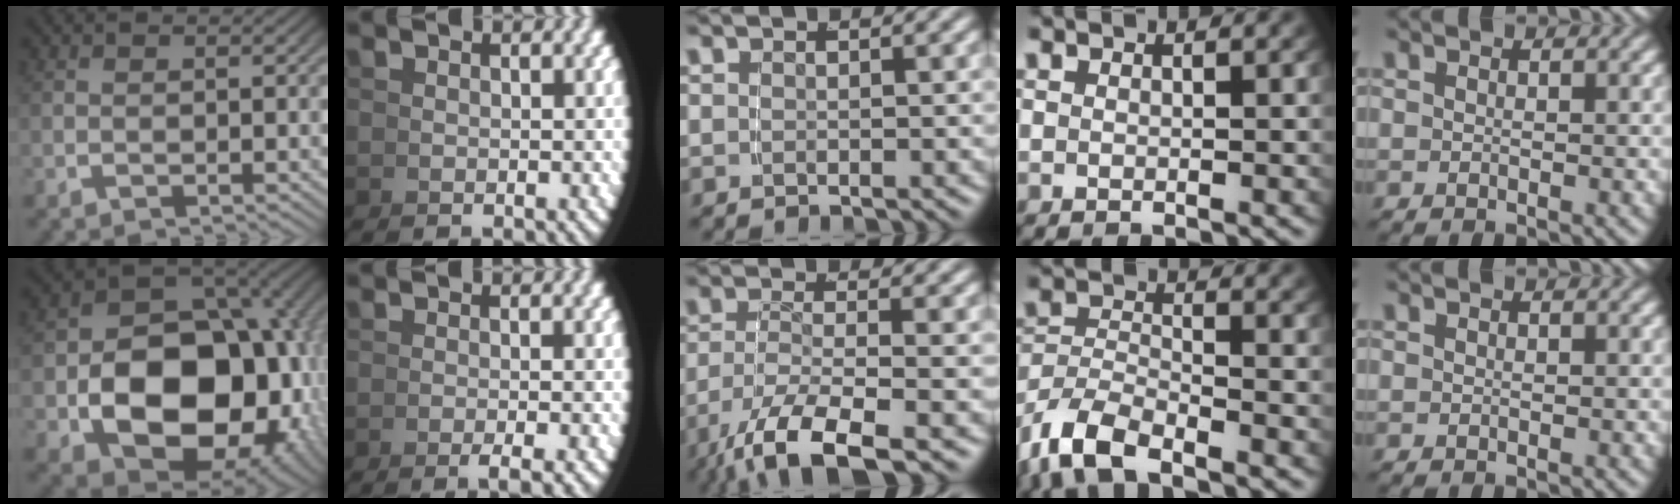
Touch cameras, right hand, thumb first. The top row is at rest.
{"thumb": {"total": 21.4, "force": [-3.4, 14.6, 15.2], "torque": [-0.284, -0.072, -0.025]}, "index": {"total": 2.4, "force": [-1.9, 0.0, 1.5], "torque": [-0.014, 0.009, -0.034]}, "middle": {"total": 7.7, "force": [-4.6, 2.6, 5.6], "torque": [-0.105, -0.040, -0.049]}, "ring": {"total": 6.7, "force": [-3.9, 4.3, 3.3], "torque": [-0.096, -0.029, -0.062]}}